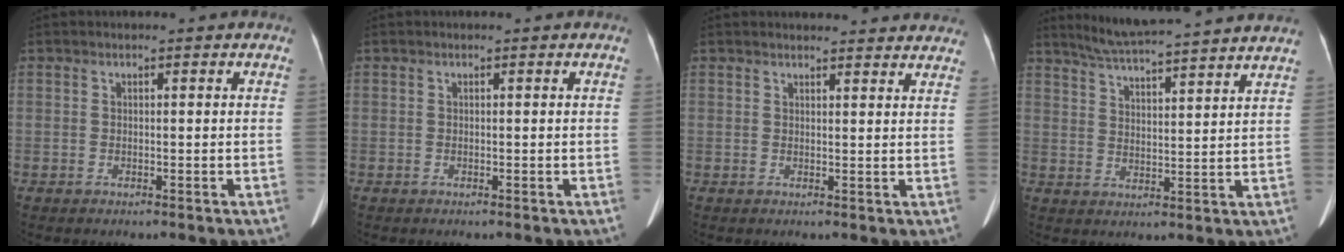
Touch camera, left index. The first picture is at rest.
{"total": 0.0}
{"total": 14.5, "force": [13.9, 2.7, 3.5], "torque": [-0.021, 0.009, 0.146]}
{"total": 19.3, "force": [17.7, 0.1, 7.8], "torque": [-0.130, 0.006, 0.243]}